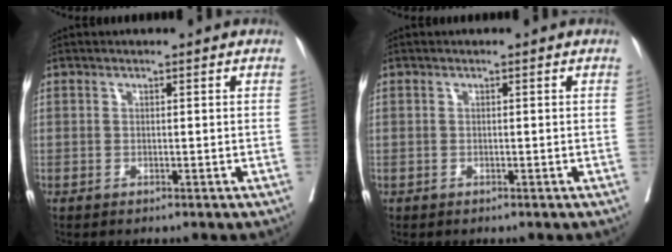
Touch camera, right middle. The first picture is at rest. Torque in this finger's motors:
{"motor_torque": [0.05, 0.05, 0.04, -0.01]}